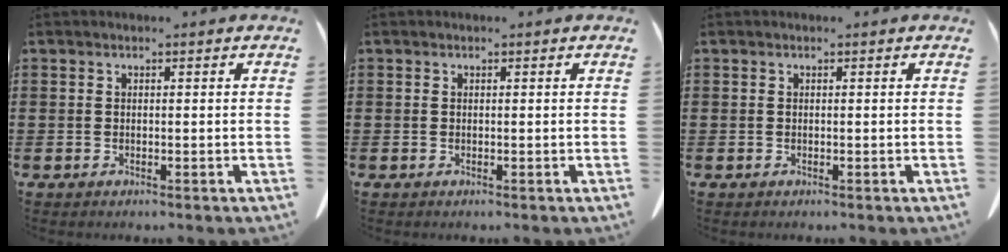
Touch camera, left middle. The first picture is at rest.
{"total": 0.0}
{"total": 0.0}